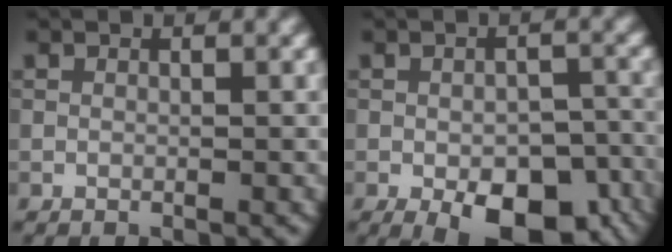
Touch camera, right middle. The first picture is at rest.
{"total": 9.3, "force": [-4.7, 4.4, 6.8], "torque": [-0.091, -0.016, -0.053]}